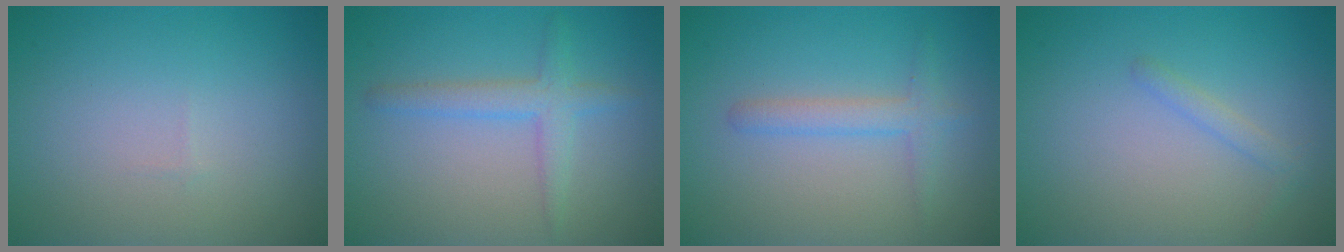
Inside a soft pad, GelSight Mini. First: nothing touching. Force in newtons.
{"total": 2.6, "press": 2.6, "slide": 0.1}
{"total": 2.0, "press": 2.0, "slide": 0.1}
{"total": 1.1, "press": 1.1, "slide": 0.0}